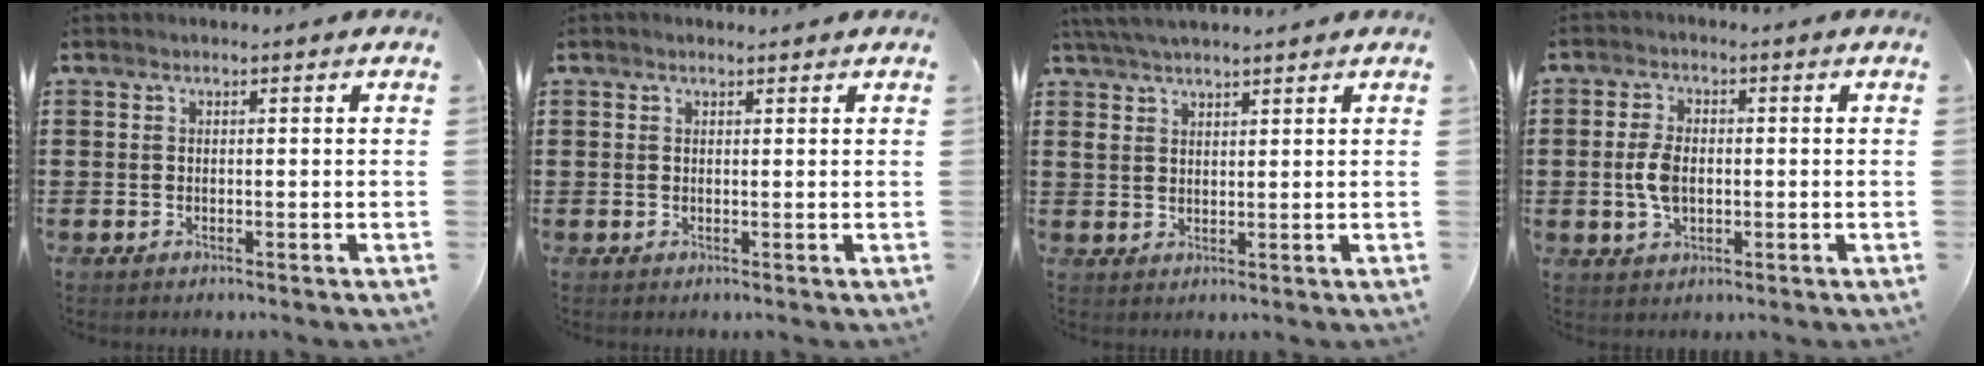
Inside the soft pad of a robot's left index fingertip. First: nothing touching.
{"total": 0.6, "force": [0.5, 0.2, 0.3], "torque": [-0.007, 0.001, 0.010]}
{"total": 4.0, "force": [3.4, 1.2, 1.8], "torque": [-0.045, -0.001, 0.065]}
{"total": 4.8, "force": [-0.1, 2.7, 4.0], "torque": [-0.098, -0.001, -0.007]}